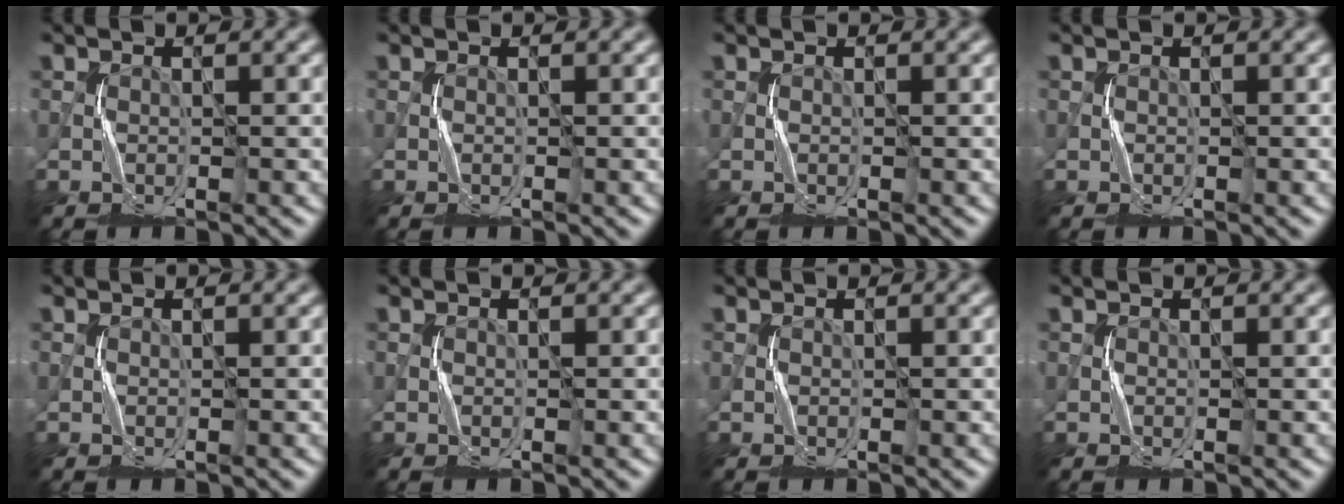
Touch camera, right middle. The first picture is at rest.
{"total": 0.0}
{"total": 0.0}
{"total": 0.0}
{"total": 0.0}
{"total": 0.0}
{"total": 0.0}
{"total": 0.0}